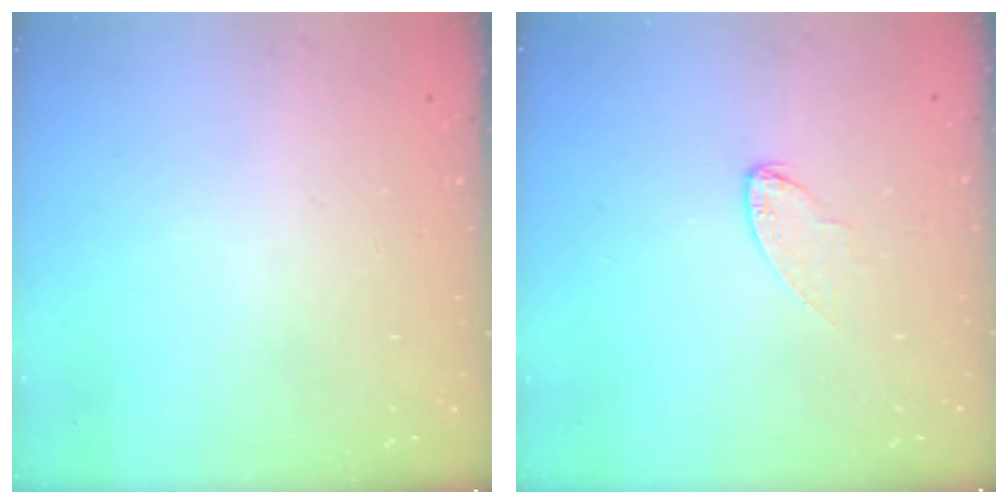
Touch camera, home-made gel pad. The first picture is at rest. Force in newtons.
{"total": 4.7, "press": 4.6, "slide": 0.4}